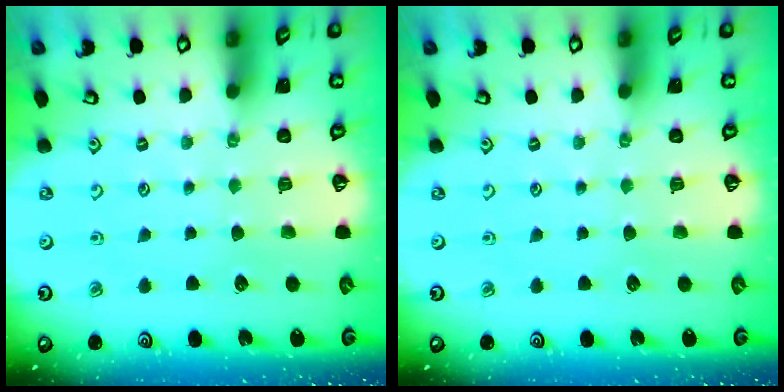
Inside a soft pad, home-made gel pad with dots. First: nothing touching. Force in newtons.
{"total": 0.0}